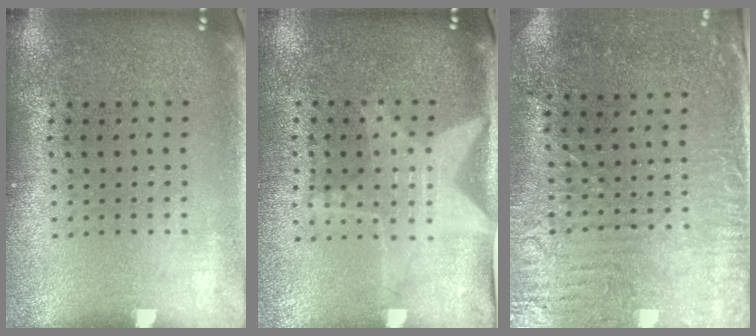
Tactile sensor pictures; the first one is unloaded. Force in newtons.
{"total": 1.8, "press": 1.5, "slide": 1.1}
{"total": 3.1, "press": 2.5, "slide": 1.8}